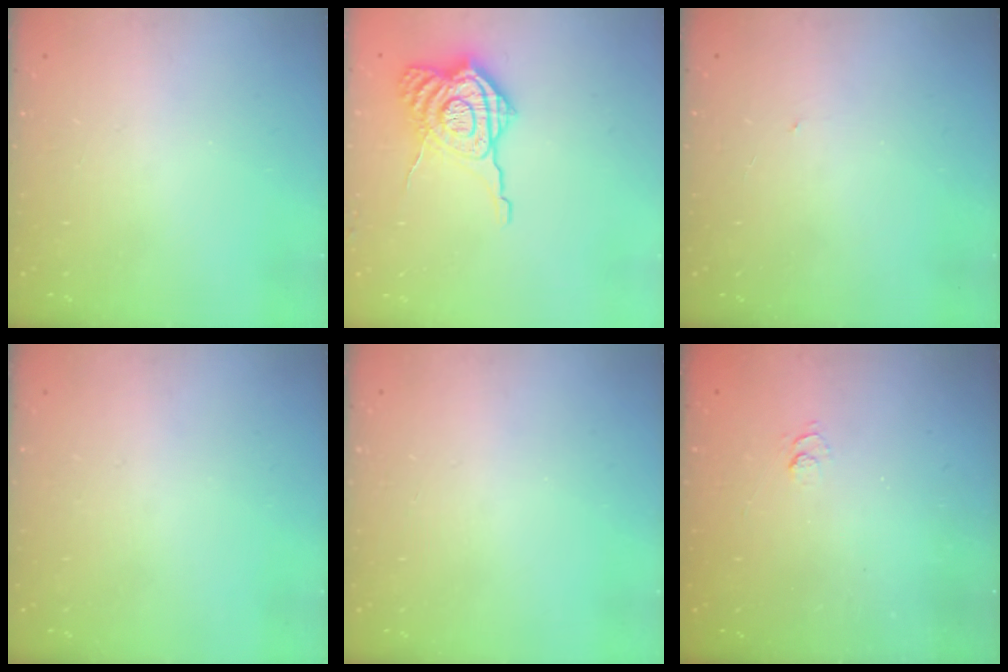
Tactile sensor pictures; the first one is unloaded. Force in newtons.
{"total": 12.9, "press": 12.8, "slide": 1.3}
{"total": 0.6, "press": 0.6, "slide": 0.1}
{"total": 0.0}
{"total": 0.0}
{"total": 2.7, "press": 2.2, "slide": 1.5}